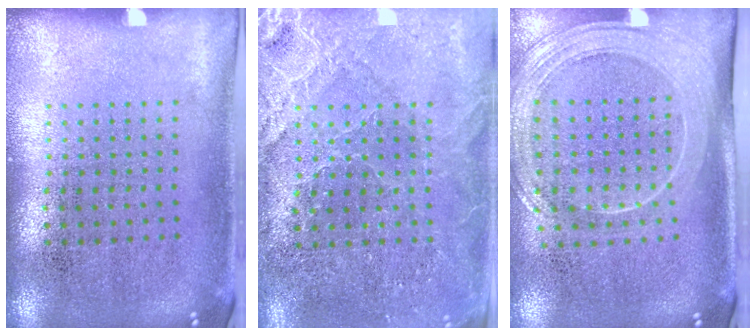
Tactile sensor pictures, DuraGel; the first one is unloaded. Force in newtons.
{"total": 3.0, "press": 2.9, "slide": 0.4}
{"total": 2.1, "press": 1.9, "slide": 1.0}